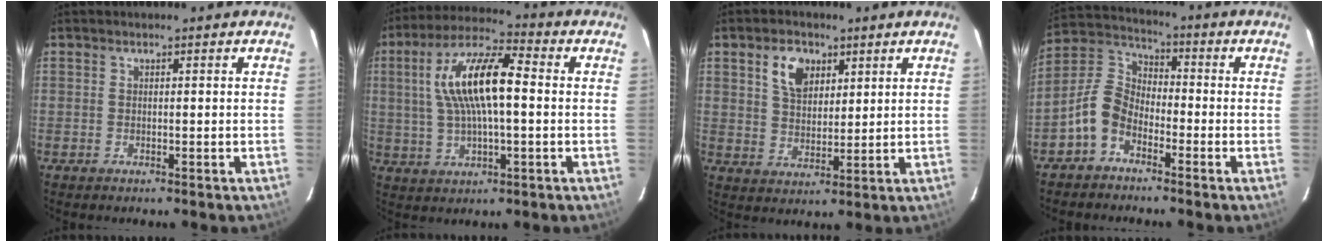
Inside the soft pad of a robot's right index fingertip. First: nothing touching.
{"total": 14.0, "force": [1.5, 4.4, 13.2], "torque": [-0.251, 0.020, 0.025]}
{"total": 7.1, "force": [3.4, 4.6, 4.2], "torque": [-0.074, 0.010, 0.064]}
{"total": 7.7, "force": [-4.6, 4.6, 4.1], "torque": [-0.090, 0.022, -0.100]}